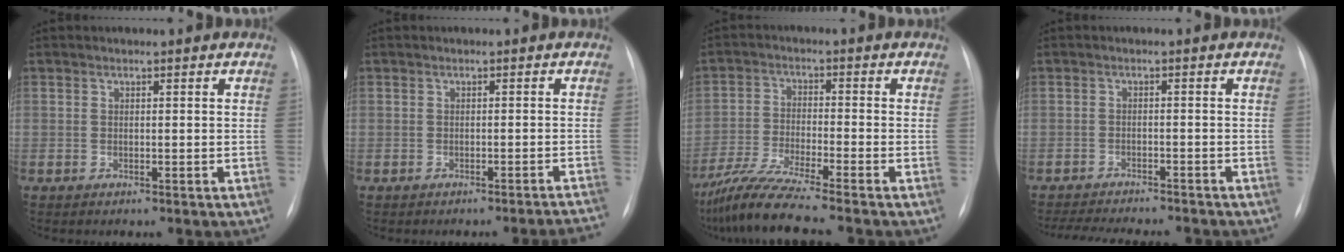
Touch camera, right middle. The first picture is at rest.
{"total": 4.9, "force": [-4.7, -0.8, 0.8], "torque": [0.000, -0.002, -0.049]}
{"total": 9.7, "force": [-8.2, -1.3, 5.1], "torque": [-0.097, -0.033, -0.150]}
{"total": 12.7, "force": [-11.6, 2.1, 4.8], "torque": [-0.081, -0.008, -0.155]}